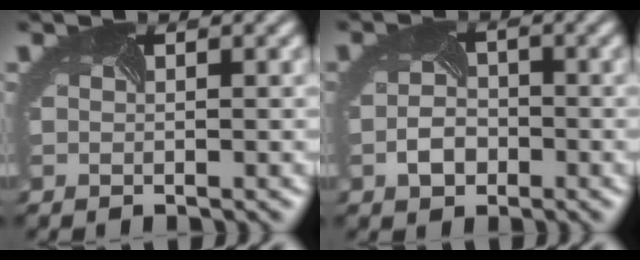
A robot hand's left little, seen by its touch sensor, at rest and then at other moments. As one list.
[{"total": 2.2, "force": [-1.1, 1.5, 1.1], "torque": [-0.027, -0.001, -0.023]}]